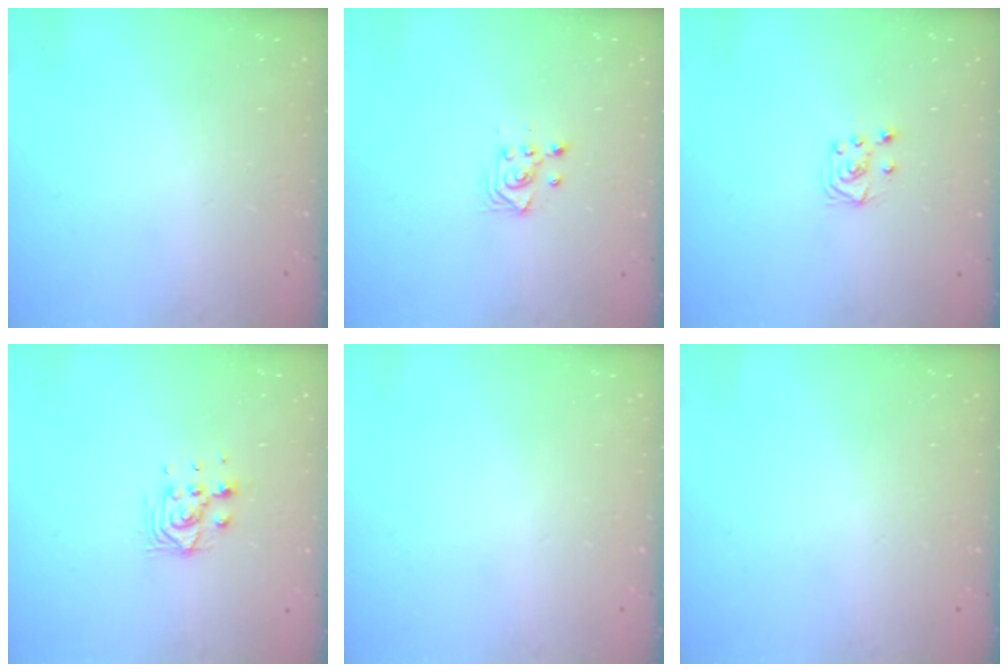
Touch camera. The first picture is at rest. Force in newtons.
{"total": 3.4, "press": 3.1, "slide": 1.2}
{"total": 5.2, "press": 5.2, "slide": 0.4}
{"total": 6.9, "press": 6.9, "slide": 0.4}
{"total": 0.0}
{"total": 0.0}